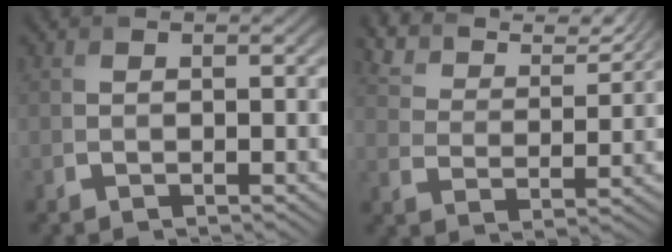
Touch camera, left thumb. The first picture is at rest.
{"total": 8.1, "force": [7.3, 2.0, 2.9], "torque": [-0.077, 0.011, 0.125]}